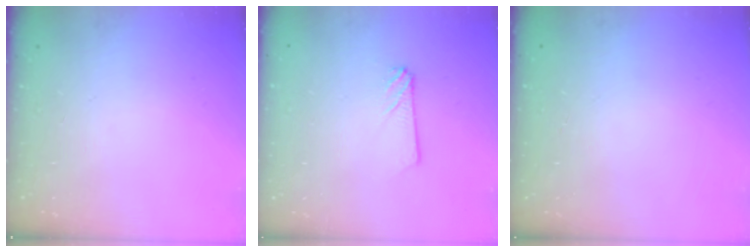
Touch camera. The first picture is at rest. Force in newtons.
{"total": 2.9, "press": 2.9, "slide": 0.3}
{"total": 0.0}